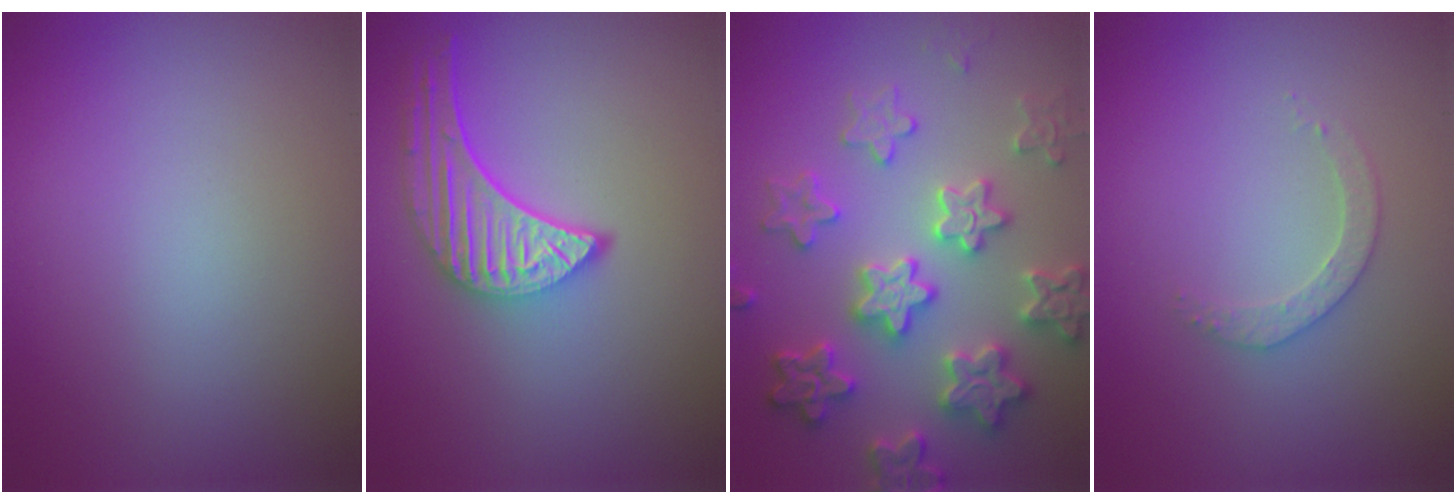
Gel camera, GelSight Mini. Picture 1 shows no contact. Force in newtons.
{"total": 5.1, "press": 4.0, "slide": 3.1}
{"total": 6.1, "press": 6.0, "slide": 1.3}
{"total": 1.9, "press": 1.8, "slide": 0.6}